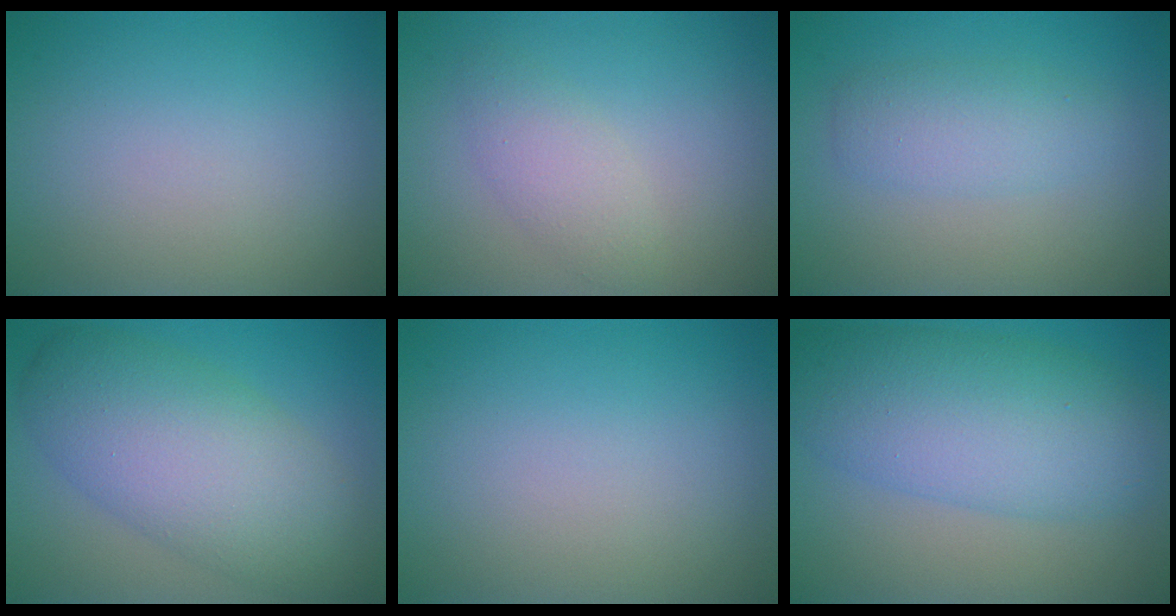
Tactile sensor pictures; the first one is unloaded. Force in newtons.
{"total": 2.3, "press": 2.3, "slide": 0.2}
{"total": 2.9, "press": 2.9, "slide": 0.1}
{"total": 8.7, "press": 8.6, "slide": 0.3}
{"total": 0.0}
{"total": 8.3, "press": 8.2, "slide": 0.3}